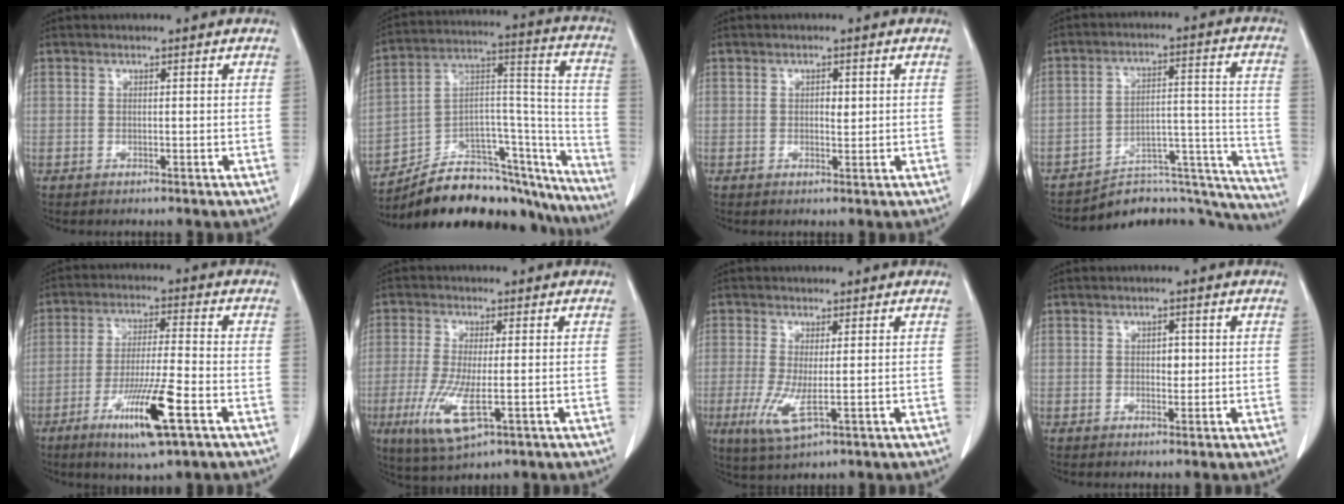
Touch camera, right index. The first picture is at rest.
{"total": 27.7, "force": [-23.7, 9.1, 11.2], "torque": [-0.132, 0.041, -0.346]}
{"total": 1.4, "force": [0.2, 0.8, 1.1], "torque": [-0.017, 0.000, 0.004]}
{"total": 18.7, "force": [-17.6, 5.6, 3.1], "torque": [0.008, 0.084, -0.228]}
{"total": 11.5, "force": [-5.3, 0.4, 10.2], "torque": [-0.184, -0.022, -0.092]}
{"total": 8.3, "force": [-2.6, 1.8, 7.7], "torque": [-0.163, -0.025, -0.044]}
{"total": 5.3, "force": [-1.0, 0.9, 5.1], "torque": [-0.112, -0.018, -0.016]}
{"total": 1.7, "force": [0.1, 1.1, 1.3], "torque": [-0.016, 0.001, 0.003]}